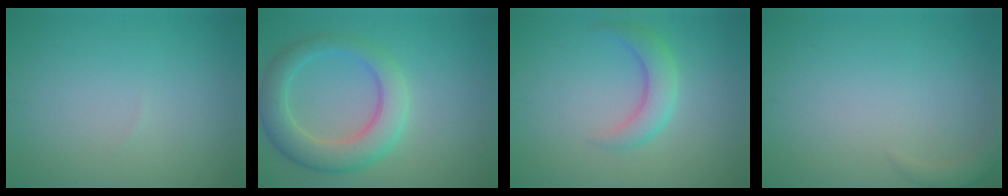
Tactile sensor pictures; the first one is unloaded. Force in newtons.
{"total": 5.5, "press": 5.5, "slide": 0.3}
{"total": 2.9, "press": 2.9, "slide": 0.1}
{"total": 1.4, "press": 1.4, "slide": 0.2}